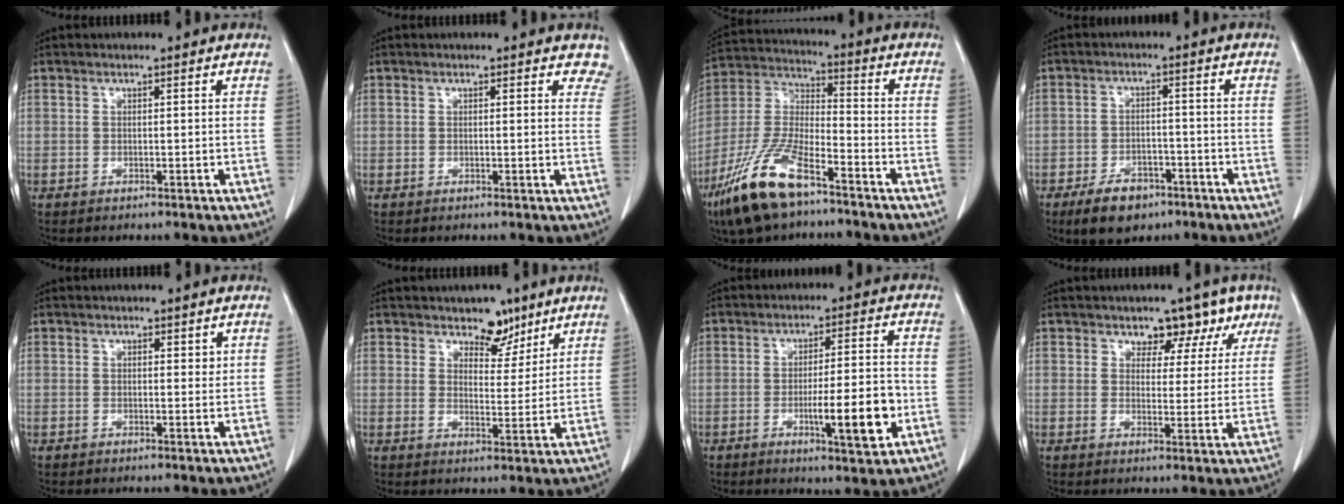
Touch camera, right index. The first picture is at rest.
{"total": 3.8, "force": [3.4, 1.5, 0.6], "torque": [0.018, -0.009, 0.012]}
{"total": 14.8, "force": [-9.7, 4.2, 10.4], "torque": [-0.224, -0.016, -0.183]}
{"total": 6.8, "force": [-4.5, 3.6, 3.6], "torque": [-0.067, 0.000, -0.070]}
{"total": 1.2, "force": [0.7, 0.8, 0.5], "torque": [0.000, -0.004, 0.008]}
{"total": 5.8, "force": [4.3, 3.1, 2.3], "torque": [-0.020, -0.007, 0.068]}
{"total": 9.8, "force": [-2.9, 1.1, 9.4], "torque": [-0.140, -0.005, -0.042]}
{"total": 6.8, "force": [4.6, 4.6, 2.0], "torque": [-0.005, 0.003, 0.048]}